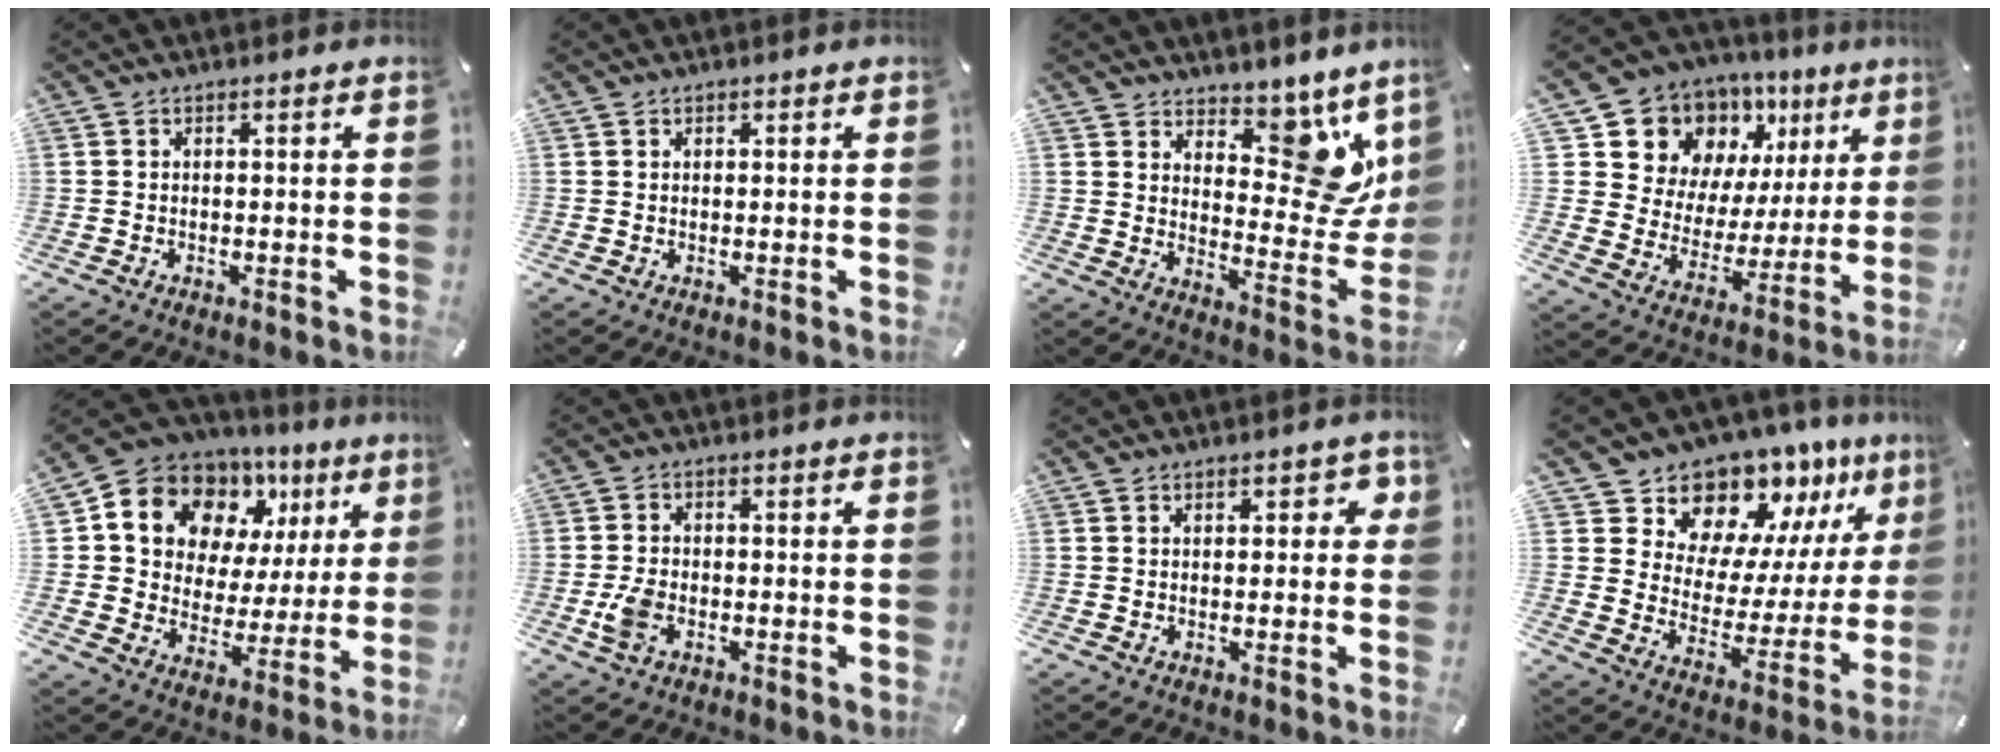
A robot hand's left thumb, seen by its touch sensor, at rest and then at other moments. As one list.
[{"total": 0.6, "force": [0.2, 0.6, 0.0], "torque": [0.002, 0.004, 0.004]}, {"total": 13.9, "force": [8.7, 7.9, 7.4], "torque": [-0.066, -0.086, 0.152]}, {"total": 14.1, "force": [9.4, 9.9, 3.3], "torque": [-0.063, -0.085, 0.173]}, {"total": 12.9, "force": [7.2, 9.8, 4.2], "torque": [-0.080, -0.054, 0.134]}, {"total": 5.2, "force": [-1.5, 3.5, 3.6], "torque": [-0.085, 0.000, -0.030]}, {"total": 2.7, "force": [0.9, 1.7, 1.9], "torque": [-0.016, 0.000, 0.007]}, {"total": 13.9, "force": [12.7, 5.6, 0.2], "torque": [-0.005, -0.154, 0.221]}]